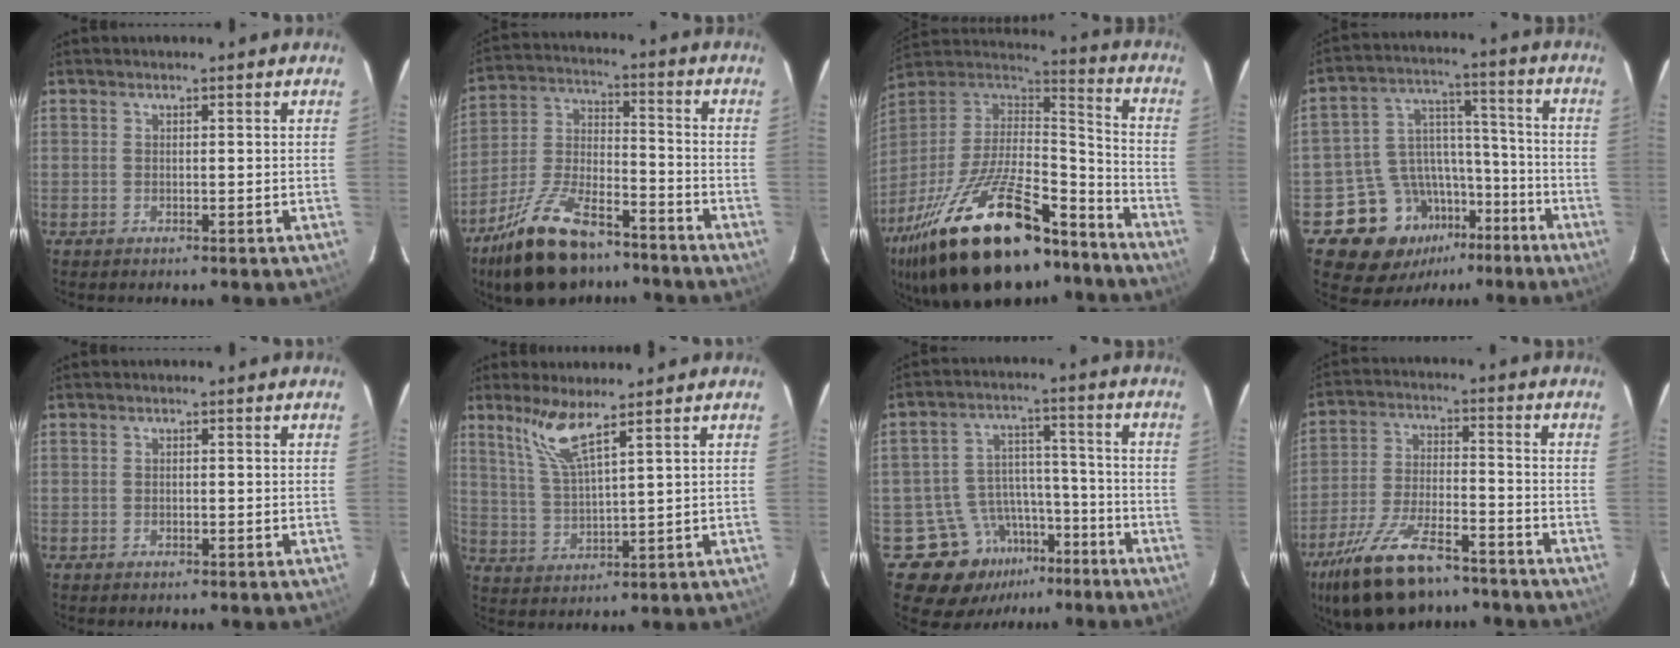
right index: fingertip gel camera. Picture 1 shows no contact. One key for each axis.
{"total": 18.8, "fx": -13.7, "fy": 7.8, "fz": 10.3, "tx": -0.210, "ty": 0.000, "tz": -0.235}
{"total": 32.9, "fx": -21.8, "fy": 12.5, "fz": 21.3, "tx": -0.405, "ty": -0.025, "tz": -0.336}
{"total": 15.2, "fx": -9.2, "fy": 11.3, "fz": 4.6, "tx": -0.102, "ty": 0.055, "tz": -0.130}
{"total": 0.5, "fx": -0.1, "fy": 0.4, "fz": 0.3, "tx": -0.005, "ty": 0.001, "tz": -0.003}
{"total": 7.1, "fx": 5.0, "fy": 0.1, "fz": 5.0, "tx": -0.102, "ty": 0.000, "tz": 0.110}
{"total": 11.3, "fx": -7.2, "fy": 8.2, "fz": 2.8, "tx": -0.061, "ty": 0.043, "tz": -0.098}
{"total": 18.2, "fx": -13.5, "fy": 6.8, "fz": 10.1, "tx": -0.211, "ty": -0.022, "tz": -0.229}